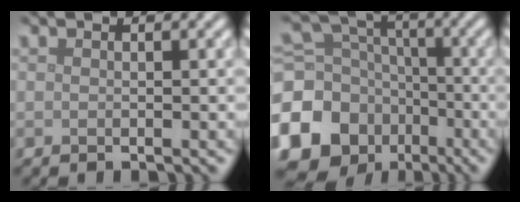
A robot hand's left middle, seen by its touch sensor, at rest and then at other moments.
{"total": 15.8, "force": [-7.0, 13.2, 5.3], "torque": [-0.156, -0.043, -0.130]}